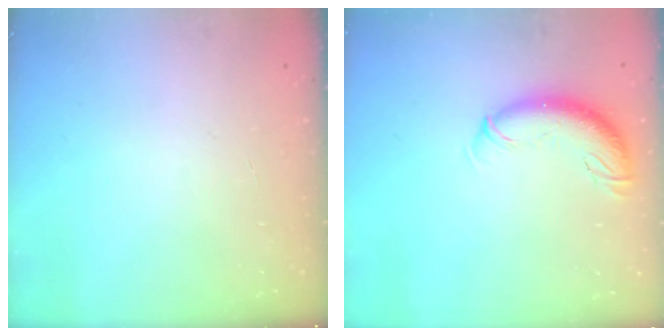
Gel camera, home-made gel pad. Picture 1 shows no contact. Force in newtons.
{"total": 10.9, "press": 10.6, "slide": 2.5}